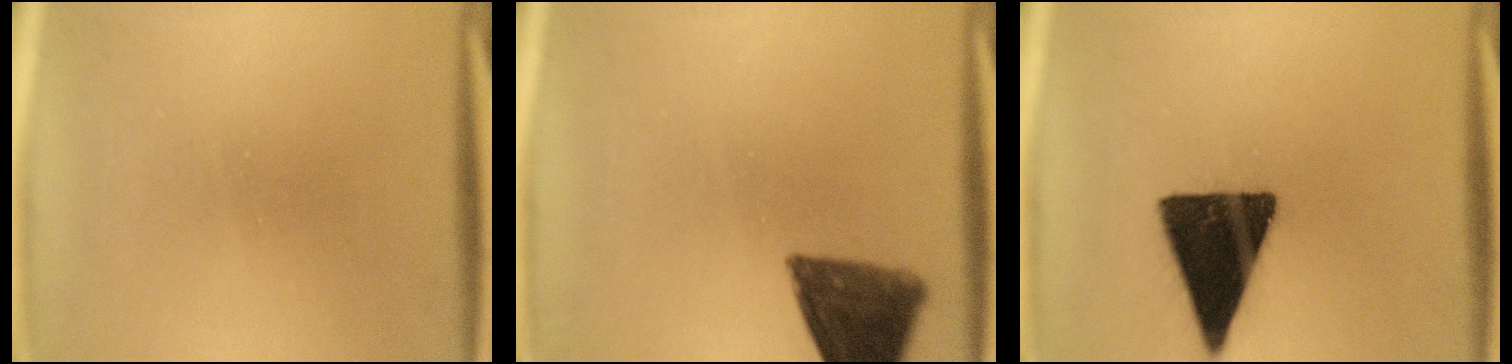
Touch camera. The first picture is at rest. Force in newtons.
{"total": 12.0}
{"total": 16.8}